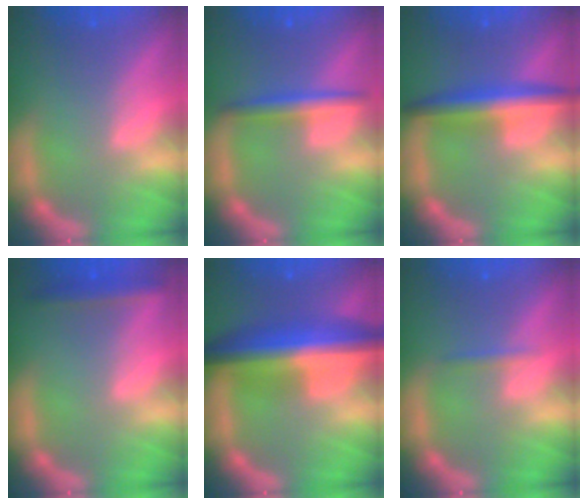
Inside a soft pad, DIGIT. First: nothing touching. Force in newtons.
{"total": 3.0}
{"total": 5.0}
{"total": 2.4}
{"total": 9.5}
{"total": 0.9}